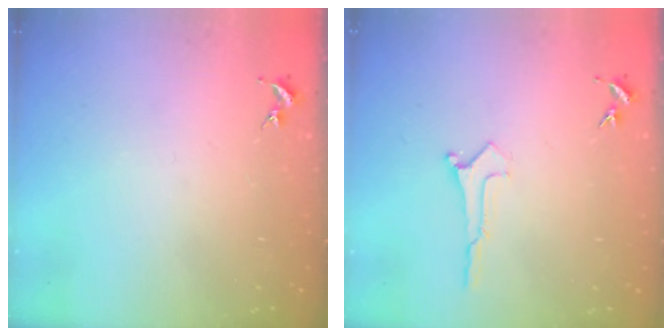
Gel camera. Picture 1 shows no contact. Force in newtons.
{"total": 0.0}